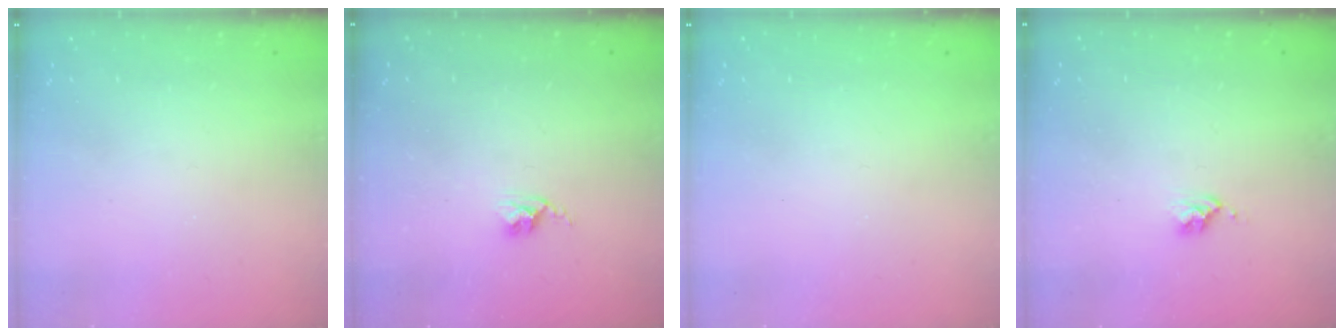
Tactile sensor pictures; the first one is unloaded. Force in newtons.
{"total": 2.4, "press": 2.4, "slide": 0.3}
{"total": 0.0}
{"total": 2.7, "press": 2.6, "slide": 0.4}